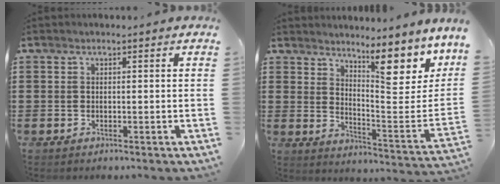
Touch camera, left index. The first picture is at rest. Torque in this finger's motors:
{"motor_torque": [2.04, -0.09, 0.47, 0.15]}